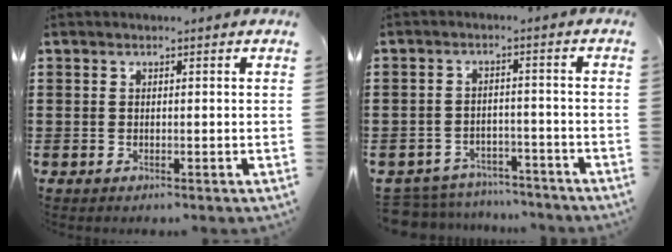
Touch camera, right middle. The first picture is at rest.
{"total": 4.8, "force": [-4.7, 0.9, 0.0], "torque": [-0.011, 0.008, -0.099]}